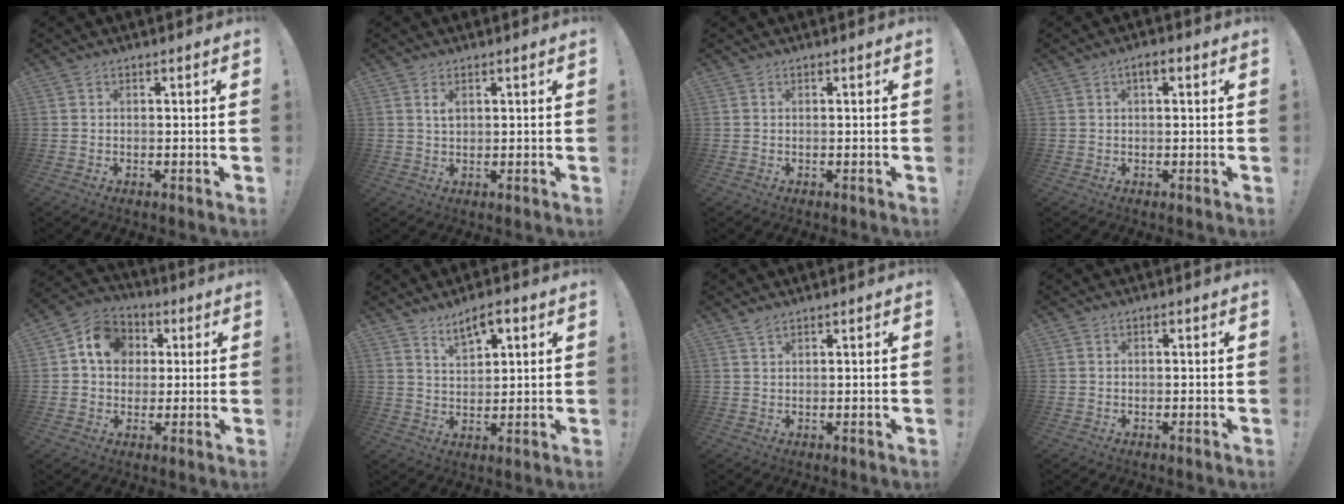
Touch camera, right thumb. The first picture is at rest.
{"total": 2.2, "force": [0.9, 1.2, 1.6], "torque": [-0.017, -0.004, 0.013]}
{"total": 0.0}
{"total": 2.8, "force": [0.8, 1.3, 2.3], "torque": [-0.032, 0.003, 0.011]}
{"total": 11.2, "force": [2.9, 9.5, 5.3], "torque": [-0.070, 0.001, 0.059]}
{"total": 7.0, "force": [4.7, 3.2, 4.1], "torque": [-0.061, -0.019, 0.082]}
{"total": 1.6, "force": [1.3, 0.5, 0.8], "torque": [-0.016, -0.001, 0.024]}
{"total": 0.6, "force": [-0.4, 0.5, 0.1], "torque": [-0.002, 0.004, -0.007]}